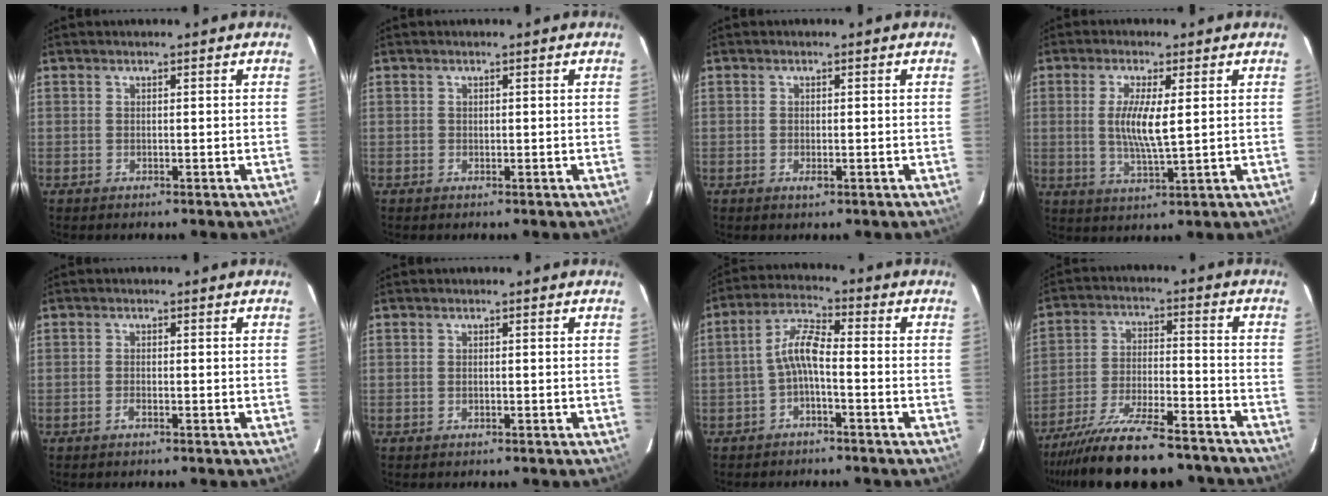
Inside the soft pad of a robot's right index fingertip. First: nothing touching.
{"total": 1.0, "force": [-0.4, 0.7, 0.7], "torque": [-0.014, 0.003, -0.007]}
{"total": 1.4, "force": [-0.6, 0.7, 1.1], "torque": [-0.022, -0.002, -0.009]}
{"total": 6.9, "force": [0.9, 1.1, 6.8], "torque": [-0.130, -0.007, 0.016]}
{"total": 1.3, "force": [-0.7, 0.4, 0.9], "torque": [-0.021, 0.000, -0.014]}
{"total": 0.5, "force": [-0.2, 0.3, 0.4], "torque": [-0.008, 0.001, -0.003]}
{"total": 5.4, "force": [-2.0, 1.3, 4.8], "torque": [-0.110, 0.017, -0.039]}
{"total": 22.1, "force": [-18.9, 5.2, 10.2], "torque": [-0.194, -0.035, -0.282]}